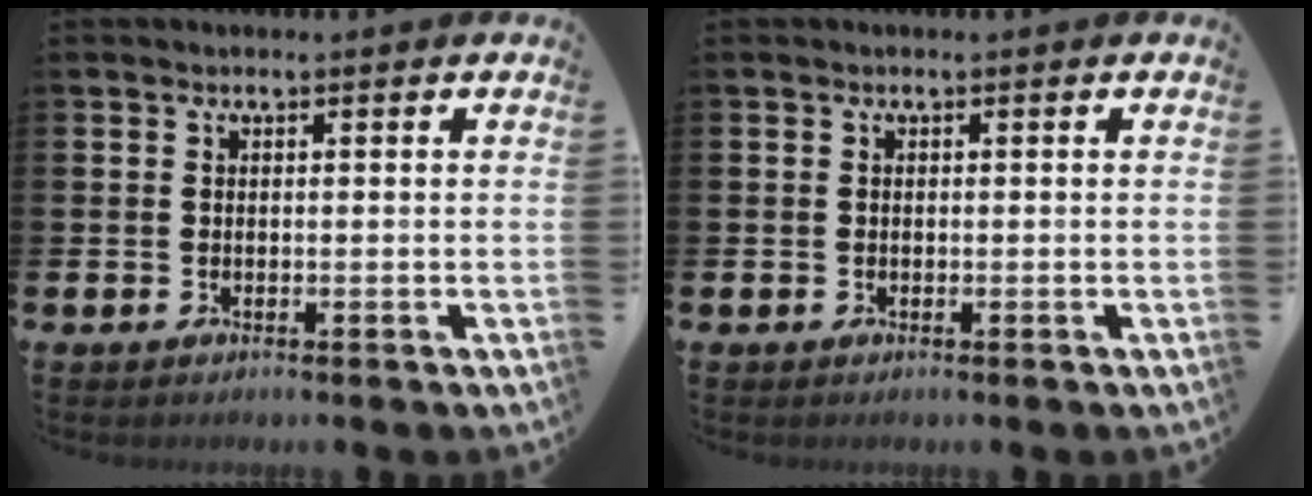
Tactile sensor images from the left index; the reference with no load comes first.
{"total": 0.0}